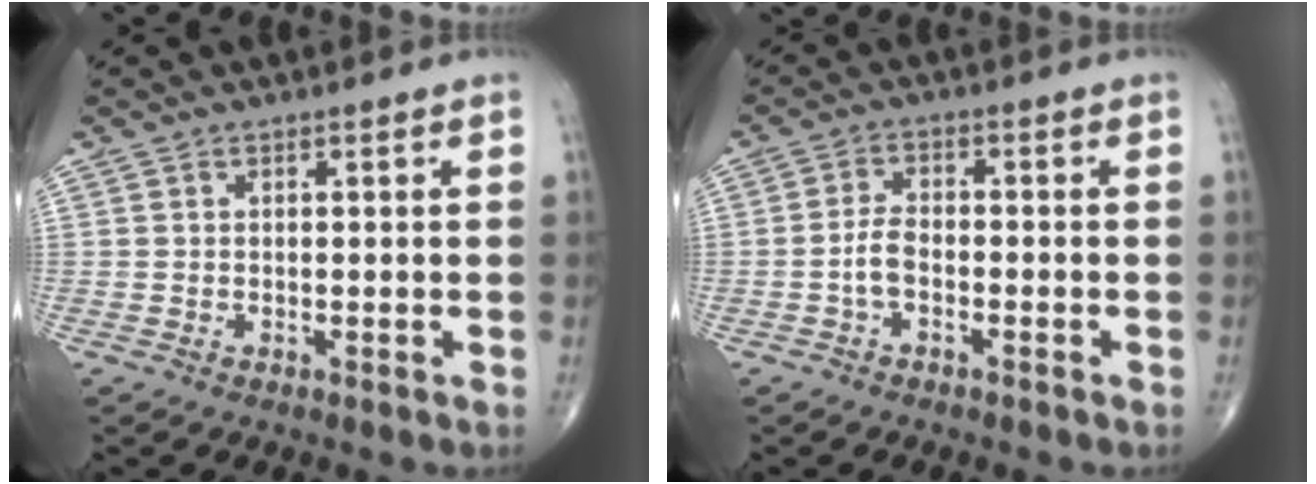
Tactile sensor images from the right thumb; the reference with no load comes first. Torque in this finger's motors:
{"motor_torque": [0.23, -0.13, 0.45, -0.09, 0.12]}